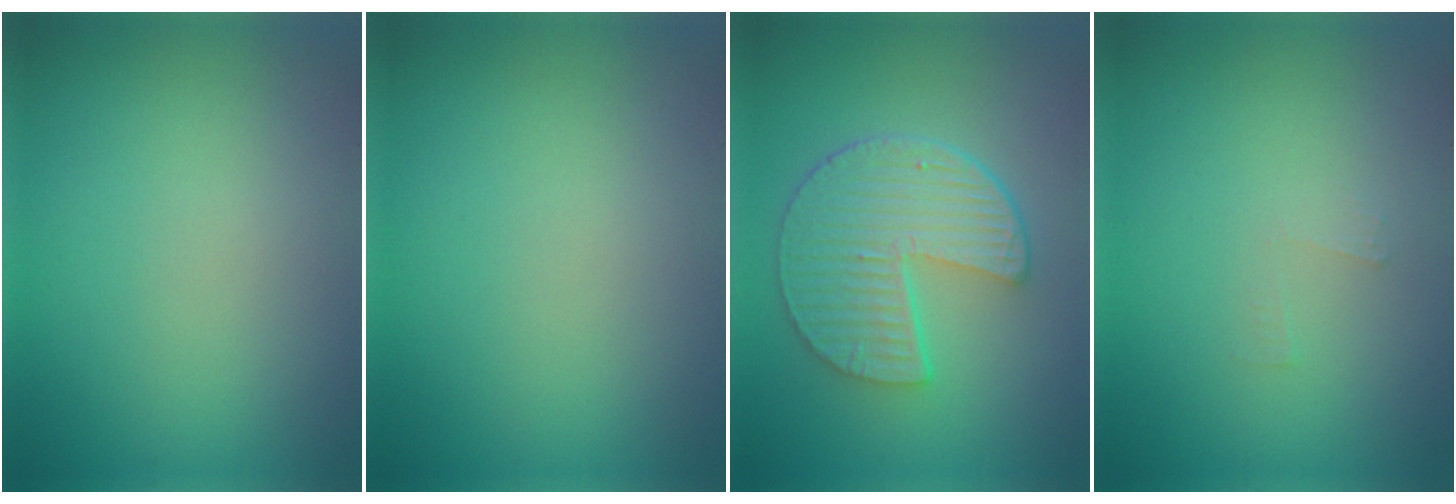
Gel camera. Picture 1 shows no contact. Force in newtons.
{"total": 0.0}
{"total": 6.4, "press": 4.8, "slide": 4.2}
{"total": 0.7, "press": 0.7, "slide": 0.1}